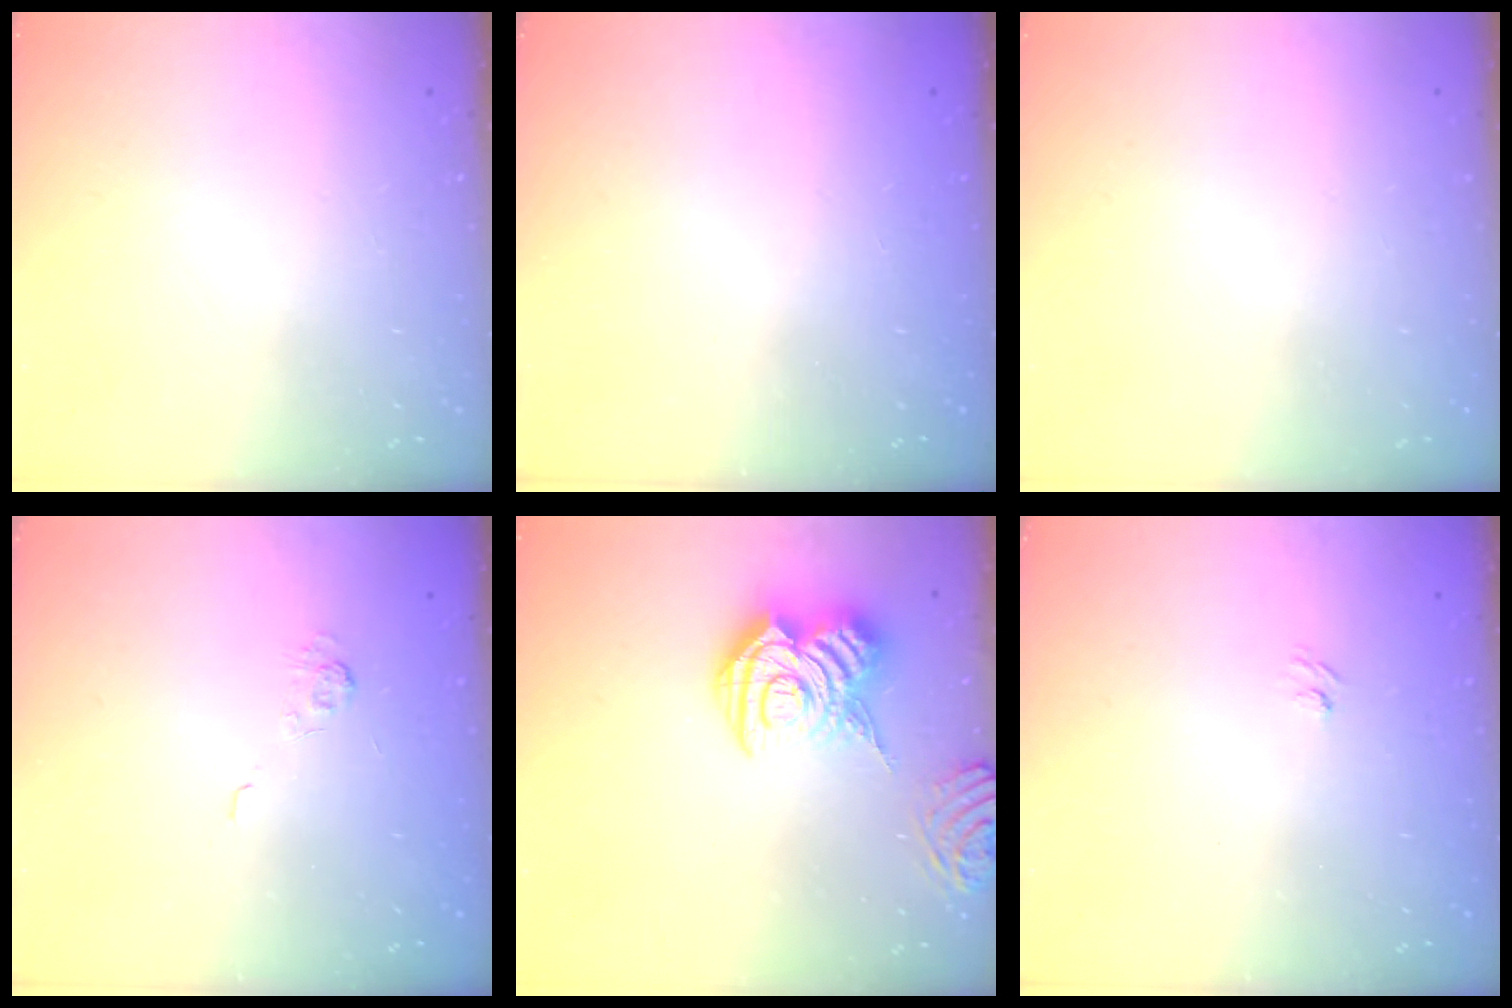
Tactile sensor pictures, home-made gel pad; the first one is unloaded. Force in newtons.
{"total": 2.3, "press": 2.2, "slide": 0.8}
{"total": 0.0}
{"total": 2.0, "press": 1.3, "slide": 1.5}
{"total": 16.8, "press": 16.7, "slide": 1.4}
{"total": 2.8, "press": 2.6, "slide": 1.0}